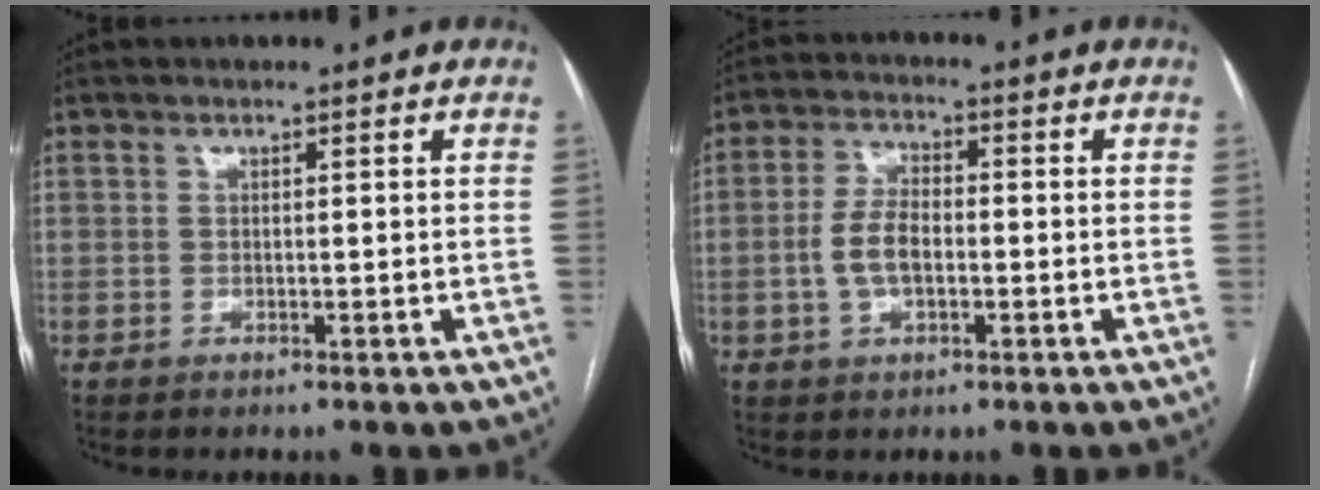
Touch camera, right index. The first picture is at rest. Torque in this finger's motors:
{"motor_torque": [0.82, -0.08, 0.54, 0.05]}